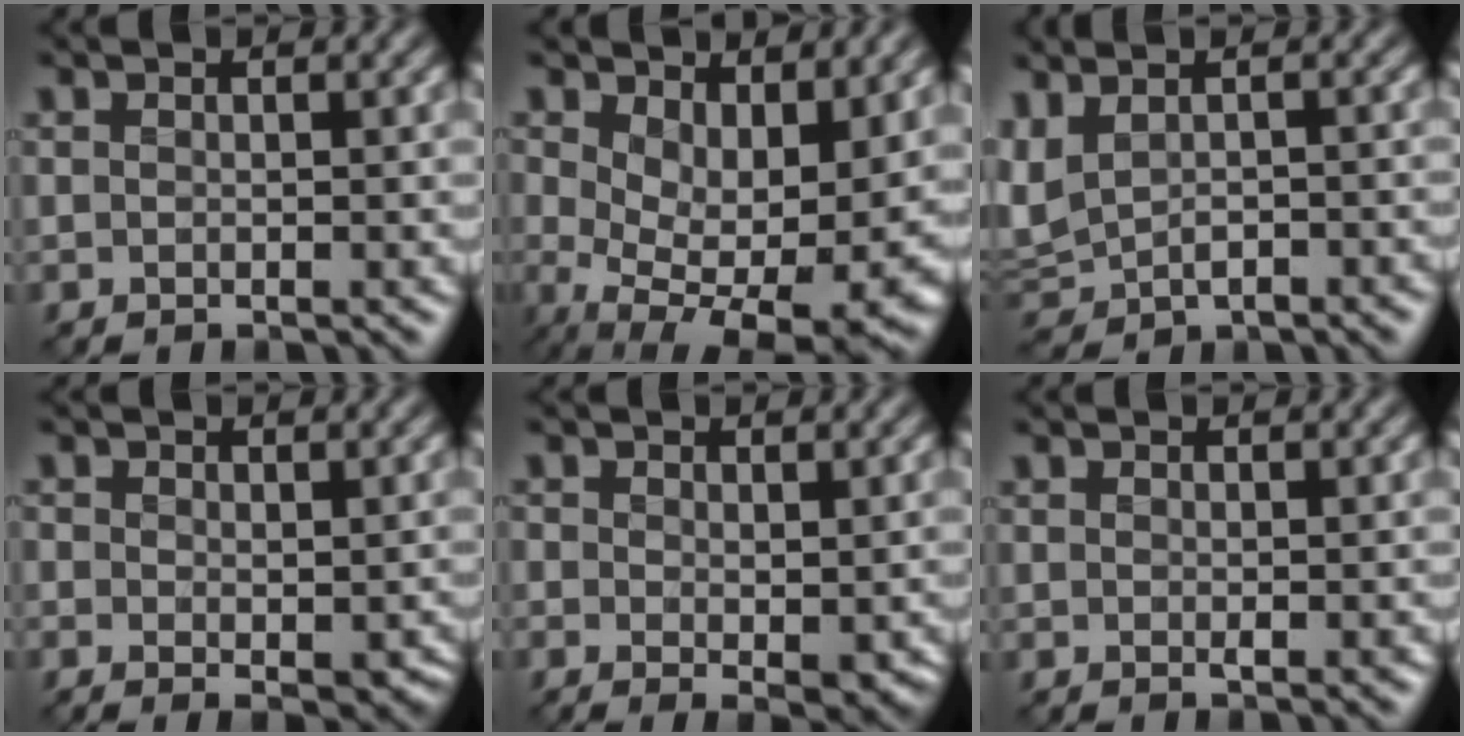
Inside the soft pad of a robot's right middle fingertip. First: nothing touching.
{"total": 10.3, "force": [0.4, 5.8, 8.6], "torque": [-0.124, -0.035, 0.035]}
{"total": 3.2, "force": [-1.4, 2.0, 2.0], "torque": [-0.038, 0.003, -0.019]}
{"total": 1.6, "force": [0.0, 0.8, 1.4], "torque": [-0.019, -0.003, 0.003]}
{"total": 2.0, "force": [0.0, 0.8, 1.8], "torque": [-0.024, -0.006, 0.002]}
{"total": 0.5, "force": [0.1, 0.0, 0.5], "torque": [-0.006, -0.002, 0.001]}